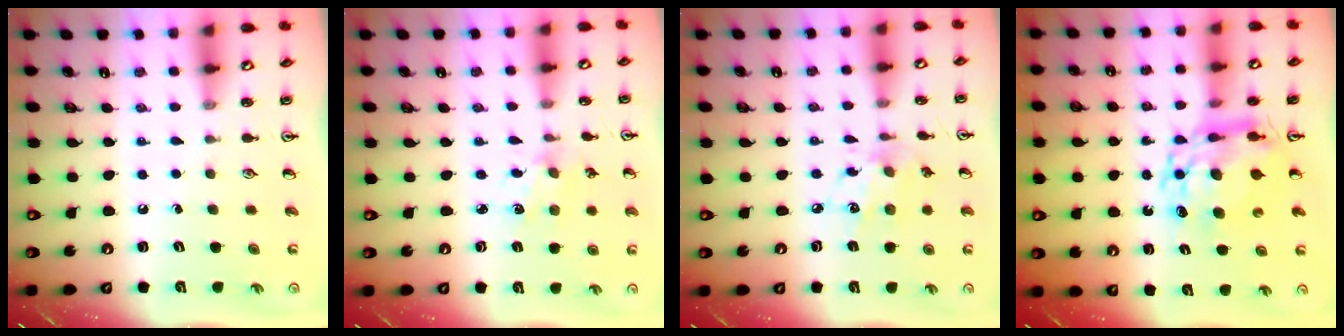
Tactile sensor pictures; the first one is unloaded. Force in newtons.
{"total": 2.1, "press": 2.1, "slide": 0.4}
{"total": 9.0, "press": 9.0, "slide": 0.6}
{"total": 12.0, "press": 12.0, "slide": 1.1}